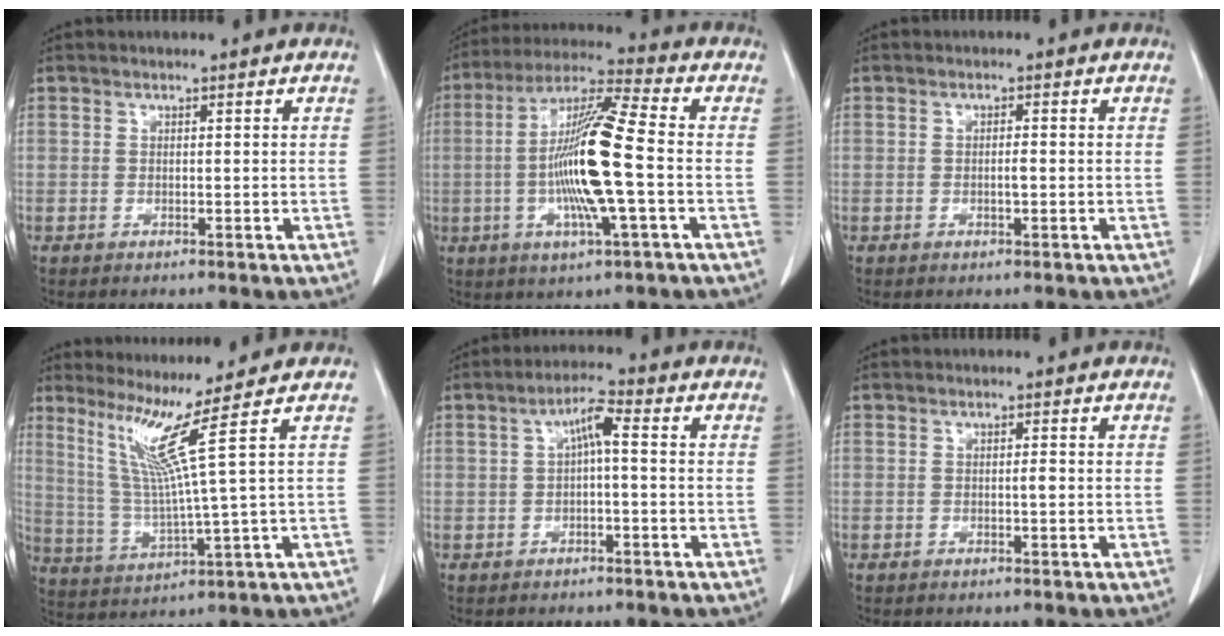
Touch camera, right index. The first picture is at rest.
{"total": 15.1, "force": [-1.9, 0.4, 15.0], "torque": [-0.288, 0.000, -0.043]}
{"total": 1.4, "force": [-0.2, 0.3, 1.4], "torque": [-0.025, 0.002, -0.003]}
{"total": 8.6, "force": [4.8, -4.0, 5.9], "torque": [-0.116, -0.025, 0.100]}
{"total": 3.9, "force": [0.2, 0.6, 3.9], "torque": [-0.068, 0.018, 0.002]}
{"total": 0.7, "force": [-0.1, 0.0, 0.7], "torque": [-0.010, 0.002, -0.002]}